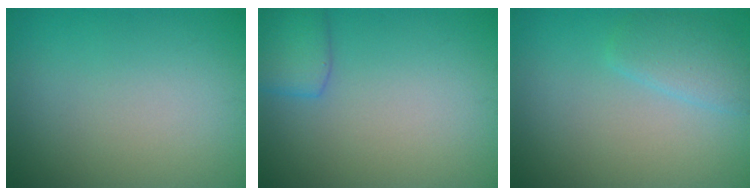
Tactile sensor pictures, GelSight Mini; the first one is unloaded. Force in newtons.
{"total": 2.7, "press": 2.6, "slide": 0.2}
{"total": 2.4, "press": 2.4, "slide": 0.2}